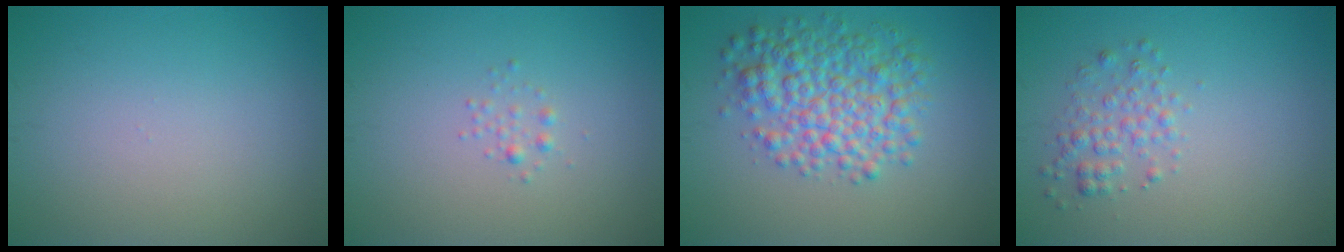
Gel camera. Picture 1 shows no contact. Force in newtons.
{"total": 0.8, "press": 0.8, "slide": 0.0}
{"total": 6.1, "press": 6.1, "slide": 0.0}
{"total": 2.0, "press": 2.0, "slide": 0.1}